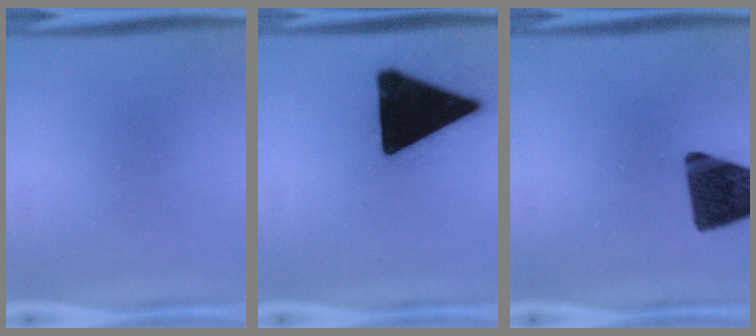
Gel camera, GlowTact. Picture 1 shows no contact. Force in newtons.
{"total": 21.1}
{"total": 13.5}